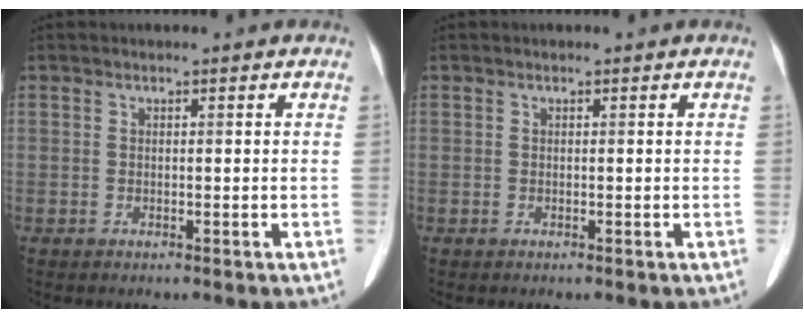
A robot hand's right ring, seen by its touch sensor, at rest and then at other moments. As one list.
[{"total": 0.0}]